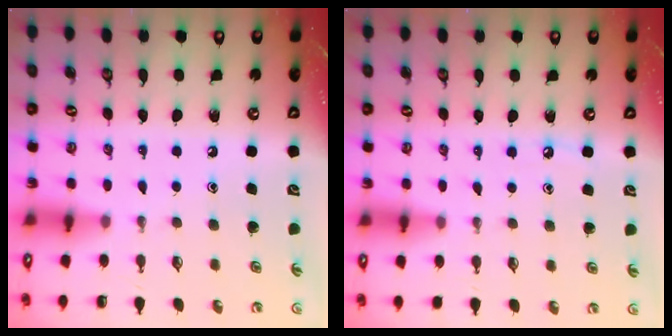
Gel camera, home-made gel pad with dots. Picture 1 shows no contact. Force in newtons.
{"total": 4.0, "press": 4.0, "slide": 0.6}